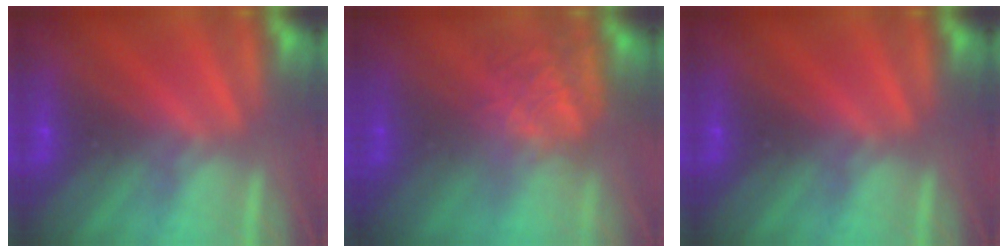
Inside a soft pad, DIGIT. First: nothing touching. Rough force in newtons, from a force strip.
{"total": 4.7}
{"total": 0.0}